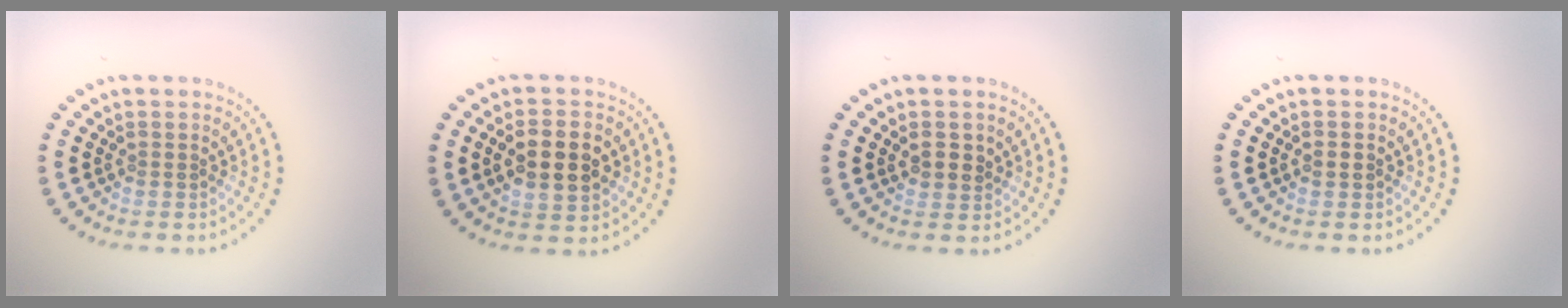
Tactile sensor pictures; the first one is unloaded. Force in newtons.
{"total": 4.9, "press": 4.8, "slide": 0.4}
{"total": 1.3, "press": 1.2, "slide": 0.5}
{"total": 1.1, "press": 1.1, "slide": 0.1}